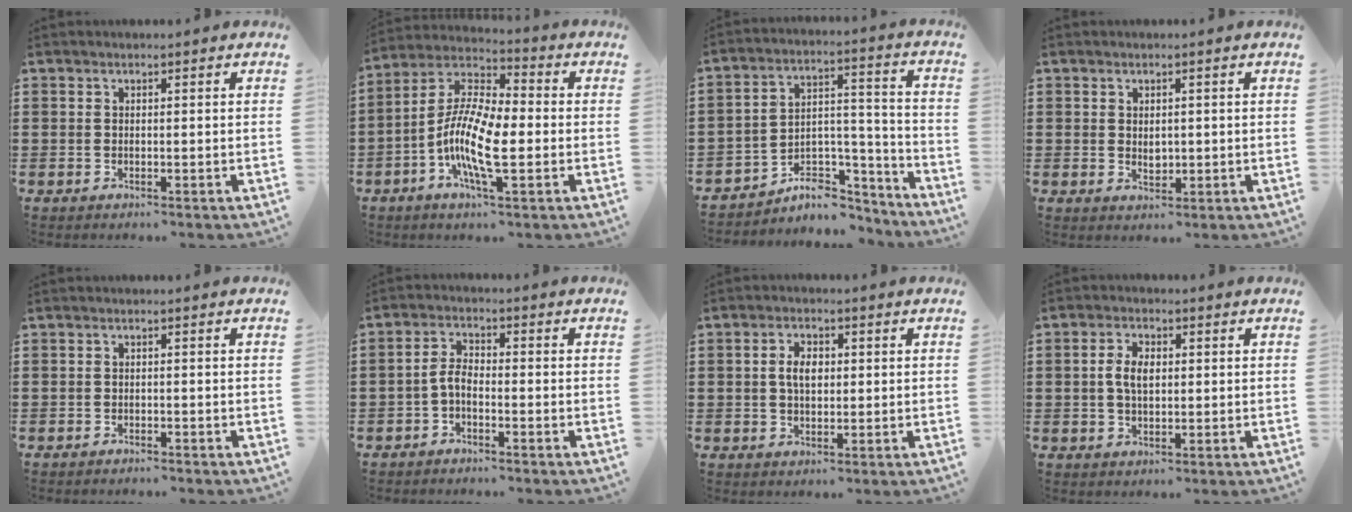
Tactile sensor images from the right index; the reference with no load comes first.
{"total": 12.3, "force": [-3.5, 4.1, 11.0], "torque": [-0.252, -0.012, -0.073]}
{"total": 6.5, "force": [-5.2, 3.3, 2.0], "torque": [-0.033, 0.011, -0.096]}
{"total": 1.6, "force": [0.3, 1.1, 1.1], "torque": [-0.015, 0.003, 0.003]}
{"total": 1.0, "force": [-1.0, 0.0, 0.0], "torque": [-0.004, 0.000, -0.022]}
{"total": 3.1, "force": [-1.7, 1.2, 2.3], "torque": [-0.059, 0.002, -0.037]}
{"total": 3.7, "force": [0.3, 2.2, 3.0], "torque": [-0.054, 0.005, 0.001]}
{"total": 4.0, "force": [0.3, 2.2, 3.4], "torque": [-0.068, 0.009, 0.003]}